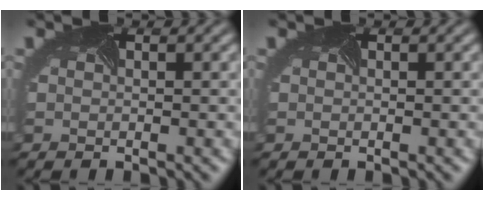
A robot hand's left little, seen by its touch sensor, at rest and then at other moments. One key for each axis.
{"total": 0.0}